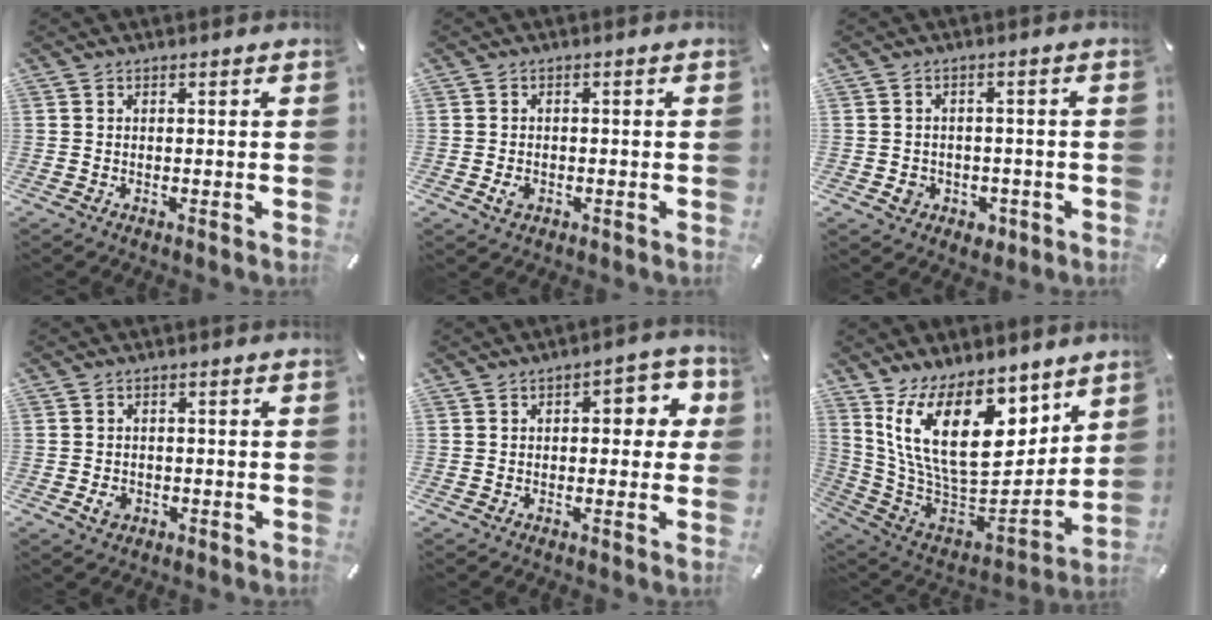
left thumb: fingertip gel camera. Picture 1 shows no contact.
{"total": 2.4, "force": [-0.8, 1.7, 1.5], "torque": [-0.034, 0.001, -0.016]}
{"total": 4.5, "force": [-1.3, 3.9, 1.8], "torque": [-0.022, 0.005, -0.021]}
{"total": 3.1, "force": [-1.0, 2.4, 1.6], "torque": [-0.035, 0.002, -0.019]}
{"total": 7.3, "force": [0.9, 4.0, 6.1], "torque": [-0.068, 0.000, 0.004]}
{"total": 22.4, "force": [9.4, 12.4, 16.1], "torque": [-0.313, -0.071, 0.168]}